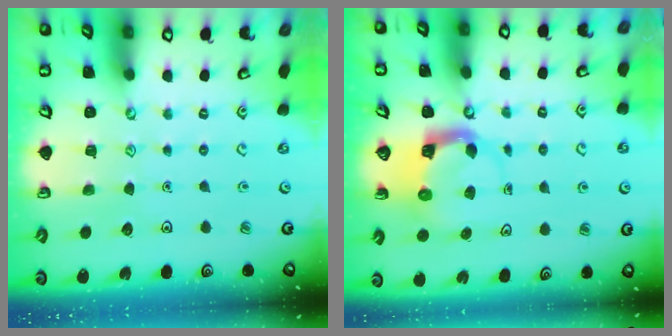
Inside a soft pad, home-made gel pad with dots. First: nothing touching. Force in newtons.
{"total": 3.6, "press": 3.6, "slide": 0.7}